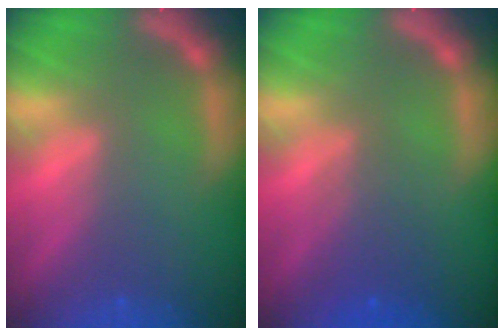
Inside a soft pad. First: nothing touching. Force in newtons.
{"total": 3.0}